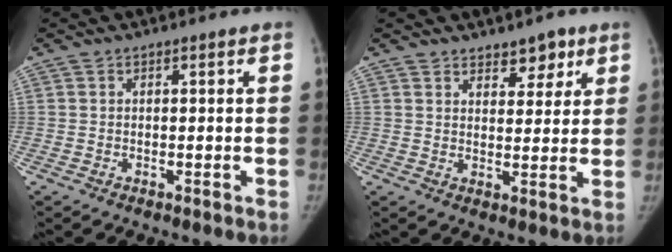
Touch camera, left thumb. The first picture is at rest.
{"total": 5.0, "force": [3.5, 2.8, 2.3], "torque": [-0.002, -0.022, 0.053]}